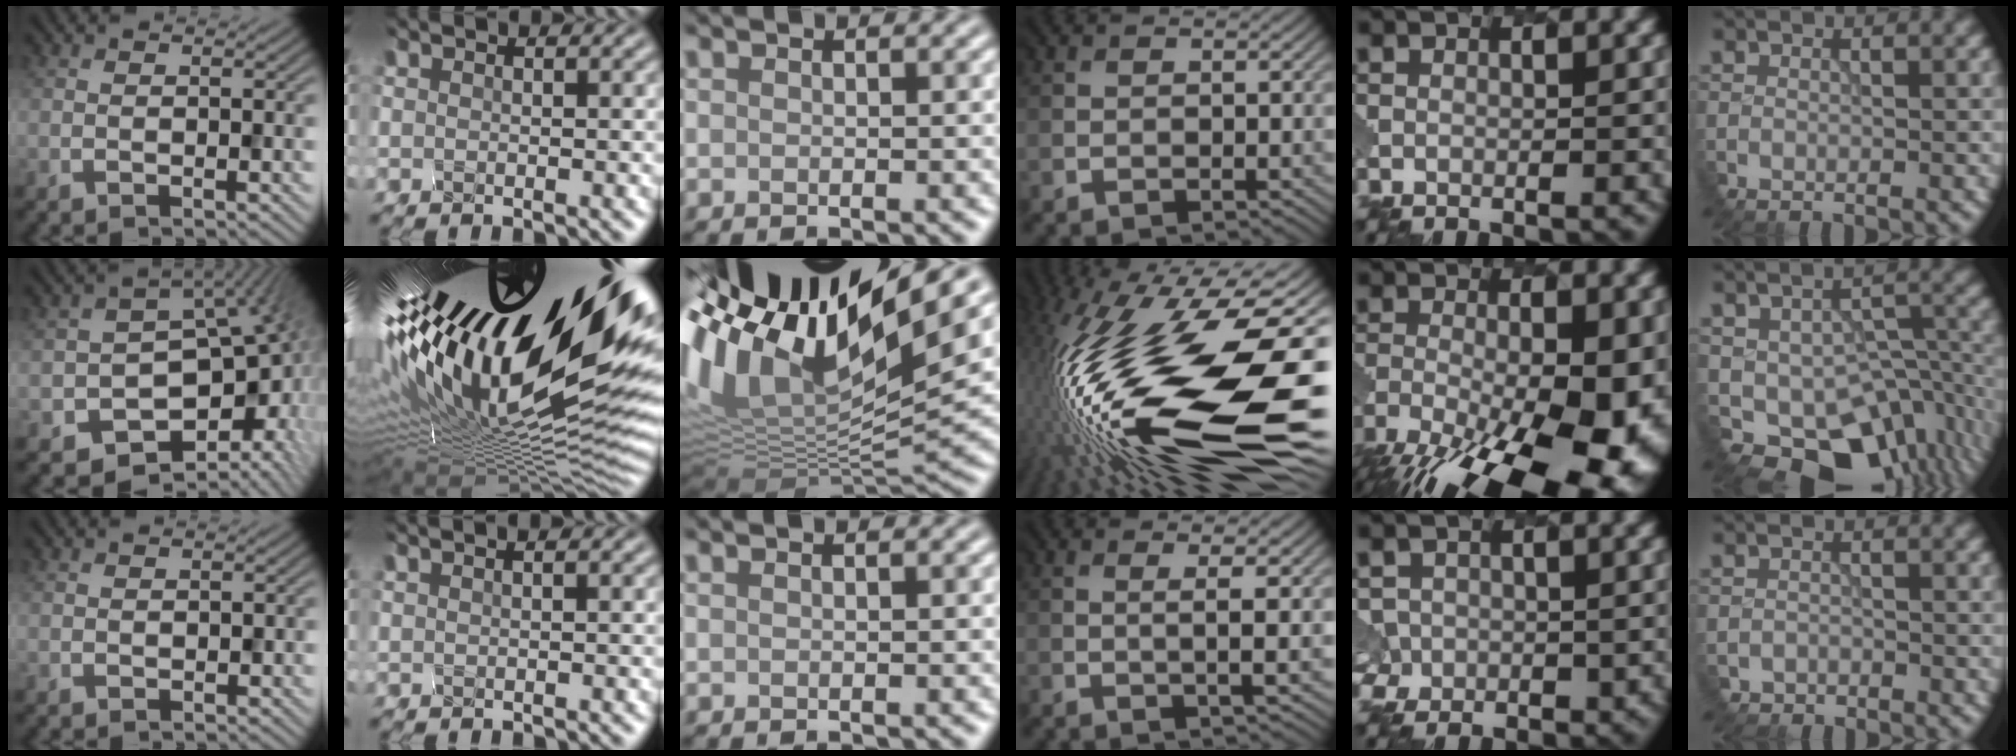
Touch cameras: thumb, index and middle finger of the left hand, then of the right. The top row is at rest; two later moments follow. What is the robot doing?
{"motion": "disassemble", "object": "battery cover"}